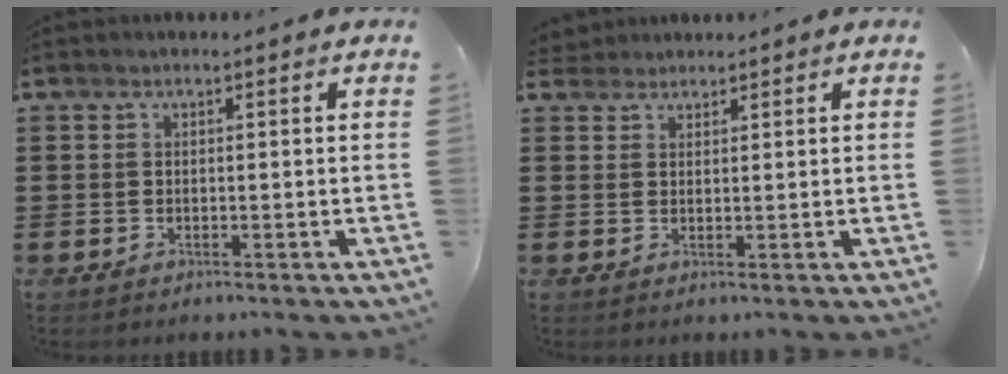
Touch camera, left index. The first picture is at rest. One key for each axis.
{"total": 1.8, "fx": 1.7, "fy": 0.7, "fz": -0.2, "tx": -0.004, "ty": 0.005, "tz": 0.034}